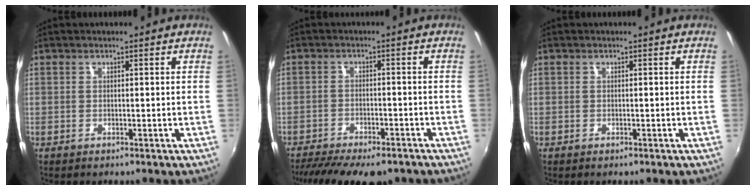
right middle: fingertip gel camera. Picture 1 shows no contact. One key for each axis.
{"total": 15.9, "fx": -12.8, "fy": 5.0, "fz": 8.1, "tx": -0.167, "ty": -0.042, "tz": -0.186}
{"total": 0.0}